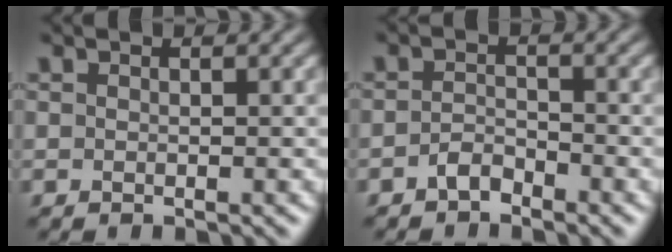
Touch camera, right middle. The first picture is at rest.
{"total": 1.6, "force": [-1.2, 0.8, 0.7], "torque": [-0.014, 0.006, -0.027]}